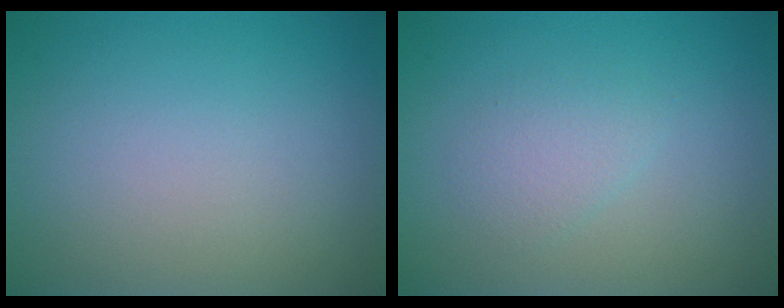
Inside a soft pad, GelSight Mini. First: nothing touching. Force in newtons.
{"total": 1.6, "press": 1.6, "slide": 0.1}